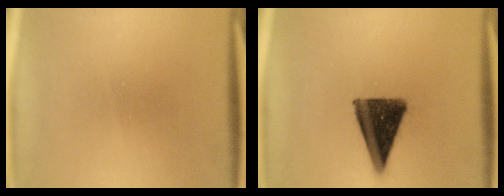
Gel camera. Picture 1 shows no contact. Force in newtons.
{"total": 12.2}